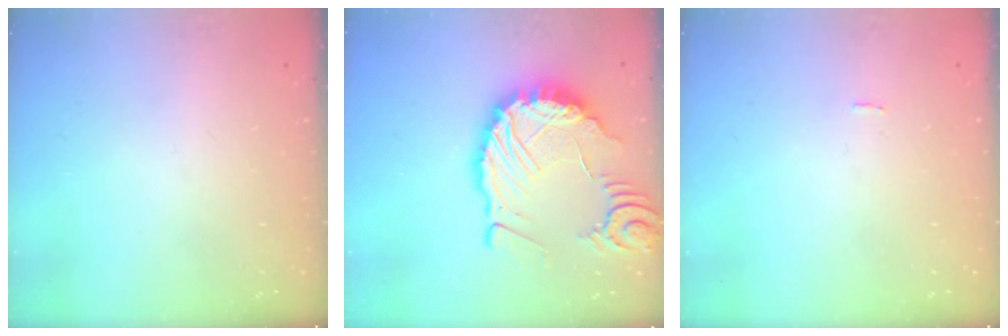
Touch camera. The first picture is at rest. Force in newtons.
{"total": 14.2, "press": 14.1, "slide": 1.6}
{"total": 0.0}